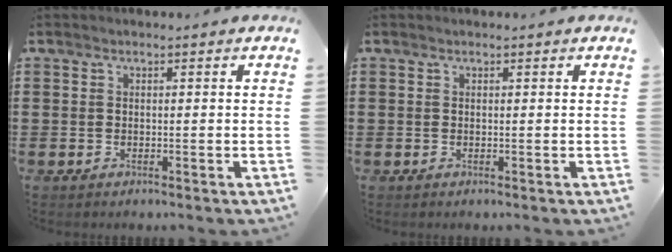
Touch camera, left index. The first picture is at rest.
{"total": 0.0}